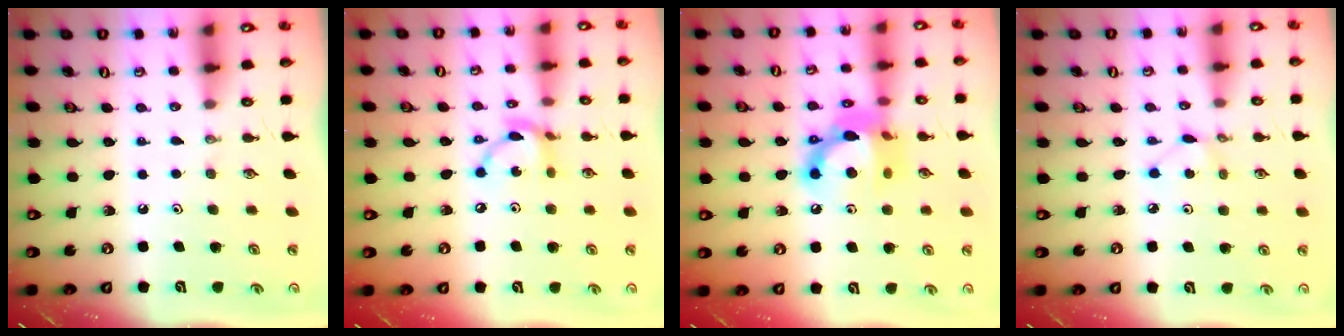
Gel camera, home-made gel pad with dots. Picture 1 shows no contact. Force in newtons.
{"total": 9.1, "press": 9.1, "slide": 0.3}
{"total": 14.2, "press": 14.2, "slide": 1.2}
{"total": 2.8, "press": 2.8, "slide": 0.3}